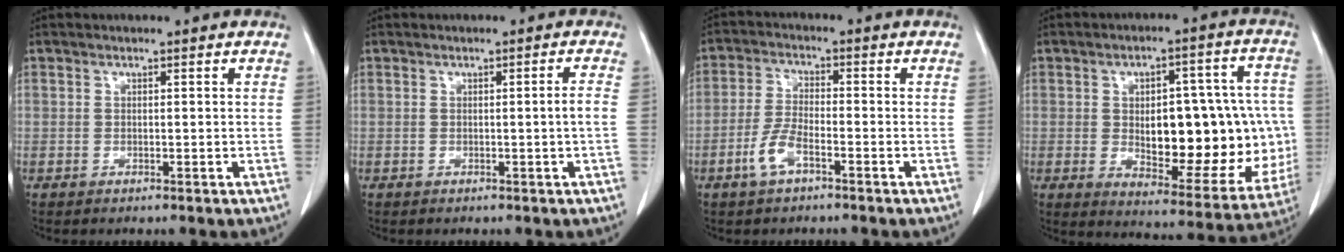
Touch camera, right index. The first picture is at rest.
{"total": 1.6, "force": [-0.2, -0.4, 1.5], "torque": [-0.026, -0.002, 0.001]}
{"total": 4.9, "force": [-2.6, 1.5, 3.9], "torque": [-0.090, 0.000, -0.054]}
{"total": 22.0, "force": [-1.1, 9.2, 20.0], "torque": [-0.232, 0.026, 0.015]}